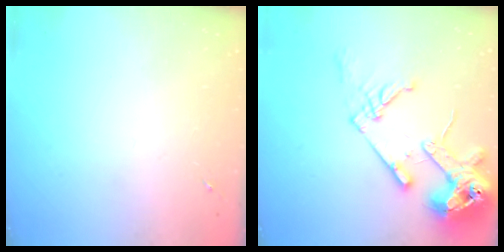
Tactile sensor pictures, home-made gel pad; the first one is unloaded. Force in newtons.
{"total": 18.6, "press": 18.4, "slide": 2.2}